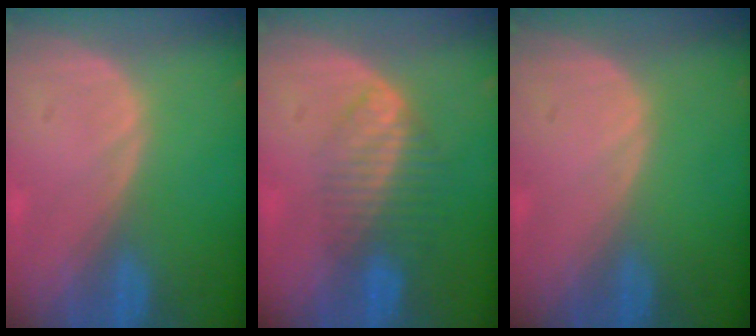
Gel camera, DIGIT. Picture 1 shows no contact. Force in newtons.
{"total": 6.6, "press": 5.6, "slide": 3.5}
{"total": 0.0}